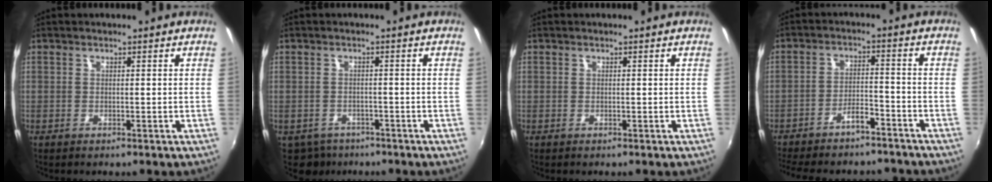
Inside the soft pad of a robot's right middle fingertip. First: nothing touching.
{"total": 4.3, "force": [-3.0, 3.0, 0.8], "torque": [-0.029, -0.008, -0.045]}
{"total": 0.0}
{"total": 11.8, "force": [-10.4, 3.2, 4.5], "torque": [-0.108, 0.017, -0.154]}